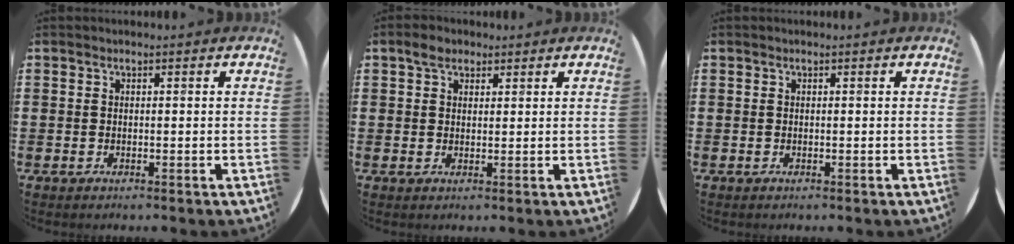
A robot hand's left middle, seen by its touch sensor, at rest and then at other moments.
{"total": 2.6, "force": [1.8, 1.5, 1.1], "torque": [-0.008, 0.003, 0.030]}
{"total": 0.0}